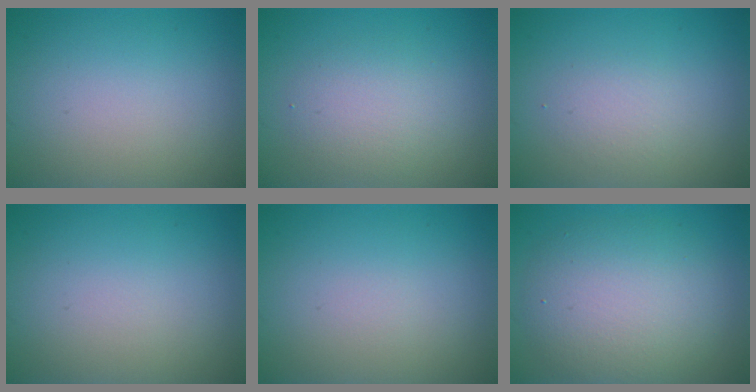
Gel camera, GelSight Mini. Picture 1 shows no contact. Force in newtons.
{"total": 2.8, "press": 2.8, "slide": 0.2}
{"total": 1.6, "press": 1.6, "slide": 0.2}
{"total": 0.0}
{"total": 0.0}
{"total": 6.4, "press": 6.4, "slide": 0.7}